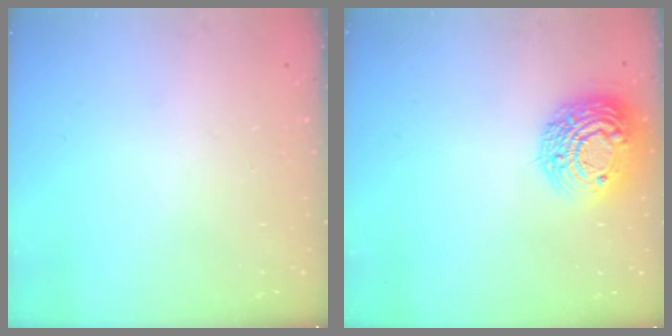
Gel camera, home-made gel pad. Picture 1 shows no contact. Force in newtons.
{"total": 15.1, "press": 15.0, "slide": 1.0}